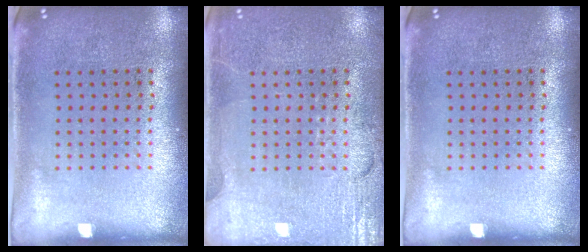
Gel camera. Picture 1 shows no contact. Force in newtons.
{"total": 4.0, "press": 4.0, "slide": 0.5}
{"total": 0.0}